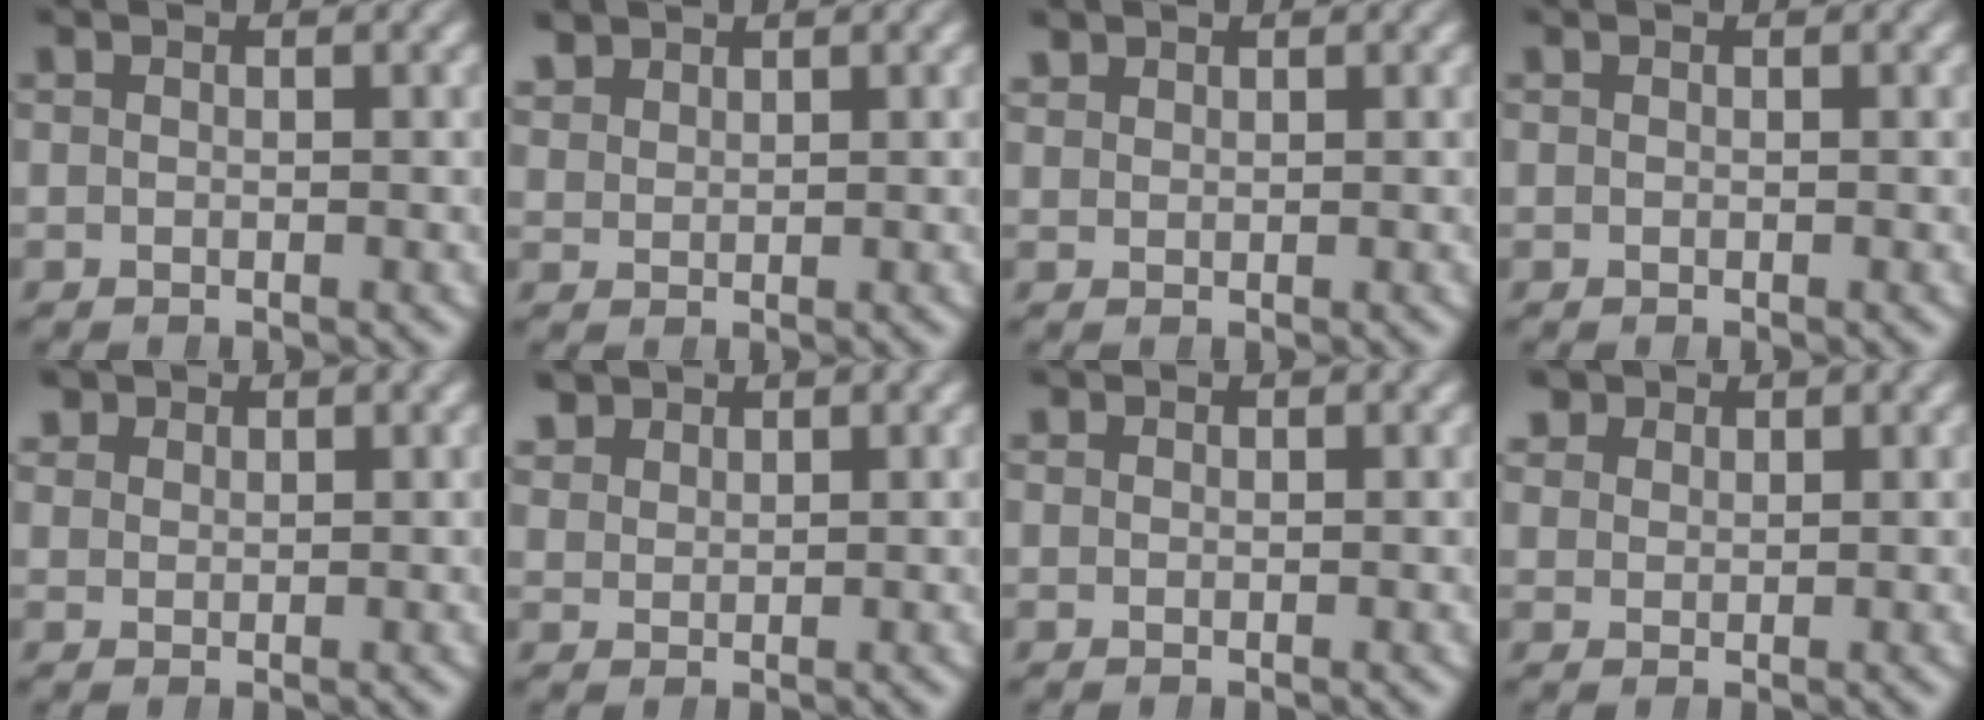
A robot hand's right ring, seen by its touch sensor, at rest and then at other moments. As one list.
[{"total": 2.0, "force": [1.8, 0.9, 0.3], "torque": [-0.004, 0.007, 0.037]}, {"total": 1.3, "force": [1.2, 0.5, 0.2], "torque": [0.004, 0.006, 0.026]}, {"total": 0.0}, {"total": 2.0, "force": [1.6, 1.0, 0.4], "torque": [-0.001, 0.006, 0.032]}, {"total": 2.3, "force": [1.9, 1.1, 0.4], "torque": [-0.004, 0.008, 0.040]}, {"total": 0.5, "force": [0.5, 0.2, 0.0], "torque": [0.009, 0.003, 0.012]}, {"total": 2.6, "force": [2.1, 1.4, 0.7], "torque": [-0.005, 0.008, 0.040]}]